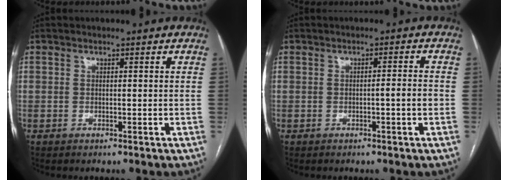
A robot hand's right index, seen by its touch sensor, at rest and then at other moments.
{"total": 2.3, "force": [-0.7, -0.1, 2.2], "torque": [-0.029, 0.001, -0.012]}